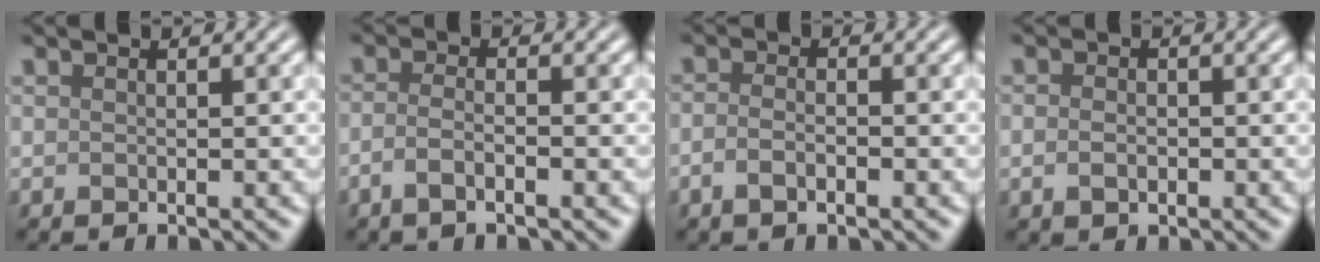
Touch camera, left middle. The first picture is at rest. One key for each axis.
{"total": 1.9, "fx": -1.1, "fy": 0.5, "fz": 1.5, "tx": -0.031, "ty": 0.000, "tz": -0.027}
{"total": 1.8, "fx": -0.8, "fy": 0.8, "fz": 1.4, "tx": -0.027, "ty": -0.001, "tz": -0.019}
{"total": 1.6, "fx": -0.4, "fy": 1.1, "fz": 1.1, "tx": -0.020, "ty": 0.001, "tz": -0.009}